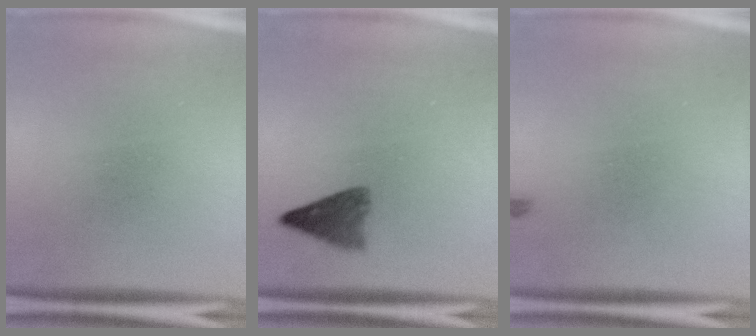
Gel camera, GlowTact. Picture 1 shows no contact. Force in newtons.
{"total": 3.8}
{"total": 0.5}